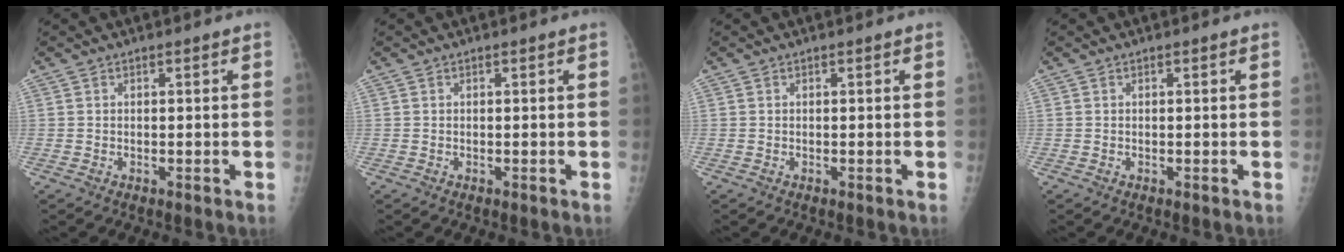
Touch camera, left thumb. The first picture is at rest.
{"total": 0.0}
{"total": 0.0}
{"total": 0.0}